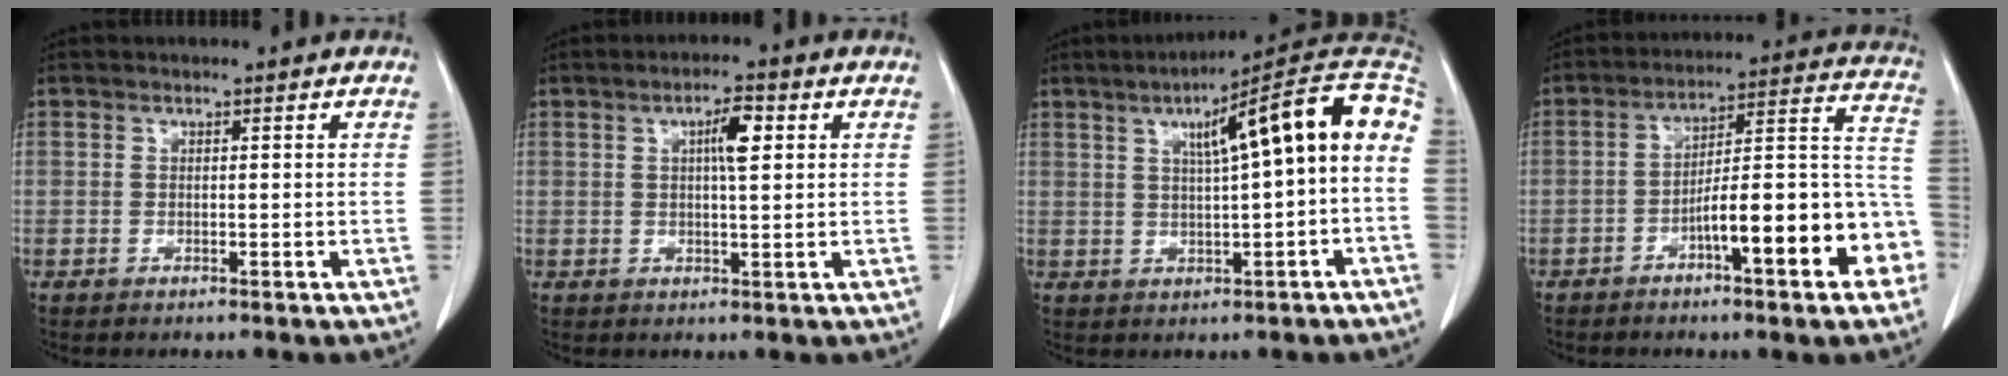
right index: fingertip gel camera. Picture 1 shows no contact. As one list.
[{"total": 4.3, "force": [1.3, 0.7, 4.0], "torque": [-0.069, 0.005, 0.021]}, {"total": 14.6, "force": [2.8, 0.9, 14.3], "torque": [-0.200, 0.038, 0.035]}, {"total": 16.3, "force": [-6.7, 2.9, 14.6], "torque": [-0.176, 0.040, -0.095]}]